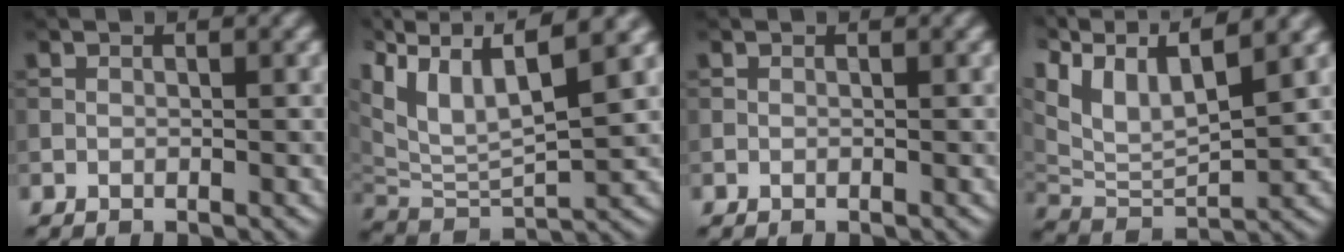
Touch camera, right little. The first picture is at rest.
{"total": 10.2, "force": [6.1, 3.5, 7.4], "torque": [-0.161, 0.020, 0.110]}
{"total": 0.0}
{"total": 10.5, "force": [6.3, 4.0, 7.5], "torque": [-0.160, 0.020, 0.113]}